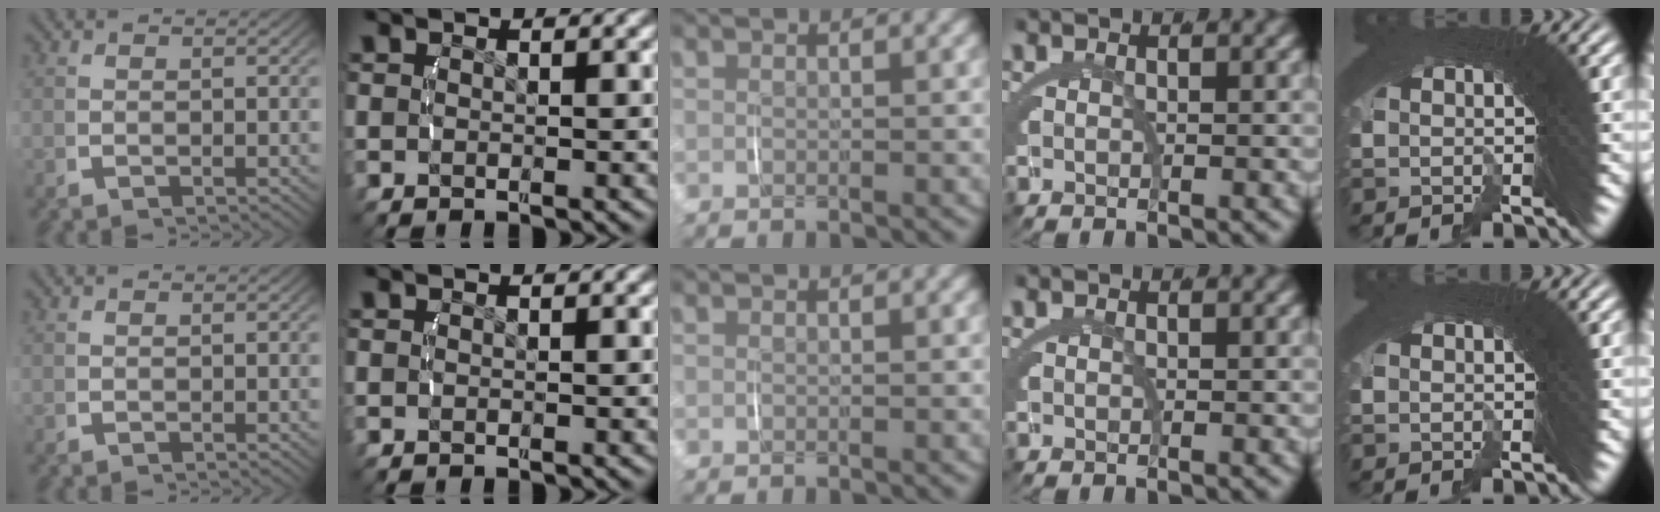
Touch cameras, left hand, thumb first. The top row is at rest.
{}